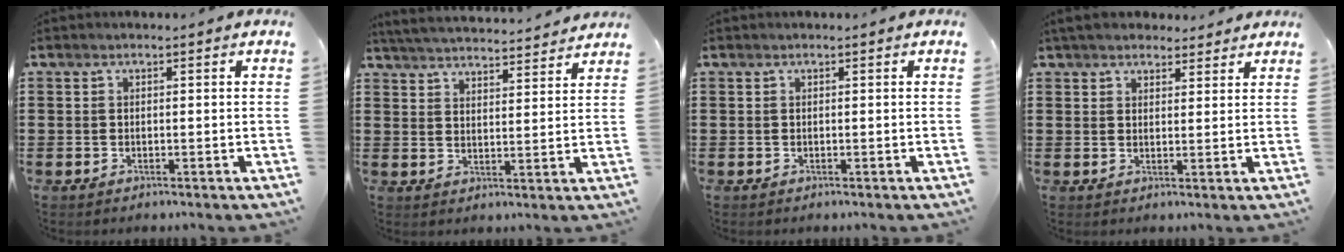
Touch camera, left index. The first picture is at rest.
{"total": 4.3, "force": [4.3, -0.2, 0.4], "torque": [-0.026, -0.028, 0.073]}
{"total": 0.0}
{"total": 3.8, "force": [3.5, 1.3, 0.9], "torque": [-0.028, 0.000, 0.068]}